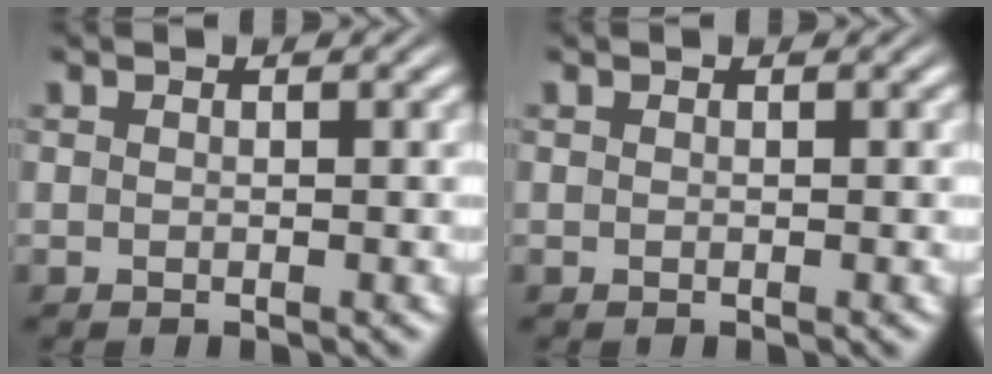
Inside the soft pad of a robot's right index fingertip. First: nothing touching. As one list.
[{"total": 0.0}]